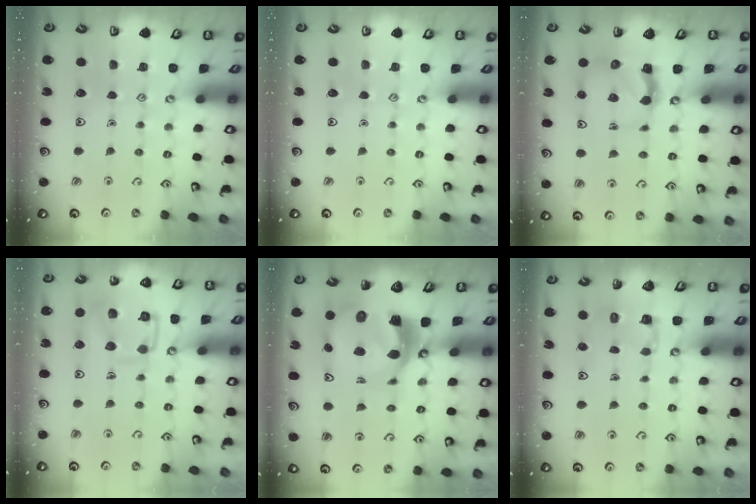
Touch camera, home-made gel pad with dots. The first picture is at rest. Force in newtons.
{"total": 0.0}
{"total": 4.7, "press": 4.6, "slide": 0.8}
{"total": 12.0, "press": 12.0, "slide": 0.6}
{"total": 12.0, "press": 11.9, "slide": 1.3}
{"total": 3.3, "press": 3.3, "slide": 0.3}